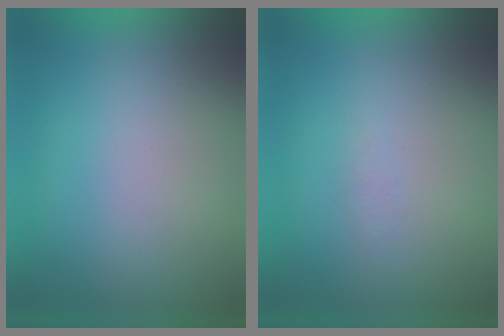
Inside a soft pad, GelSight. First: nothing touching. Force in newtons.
{"total": 1.0}